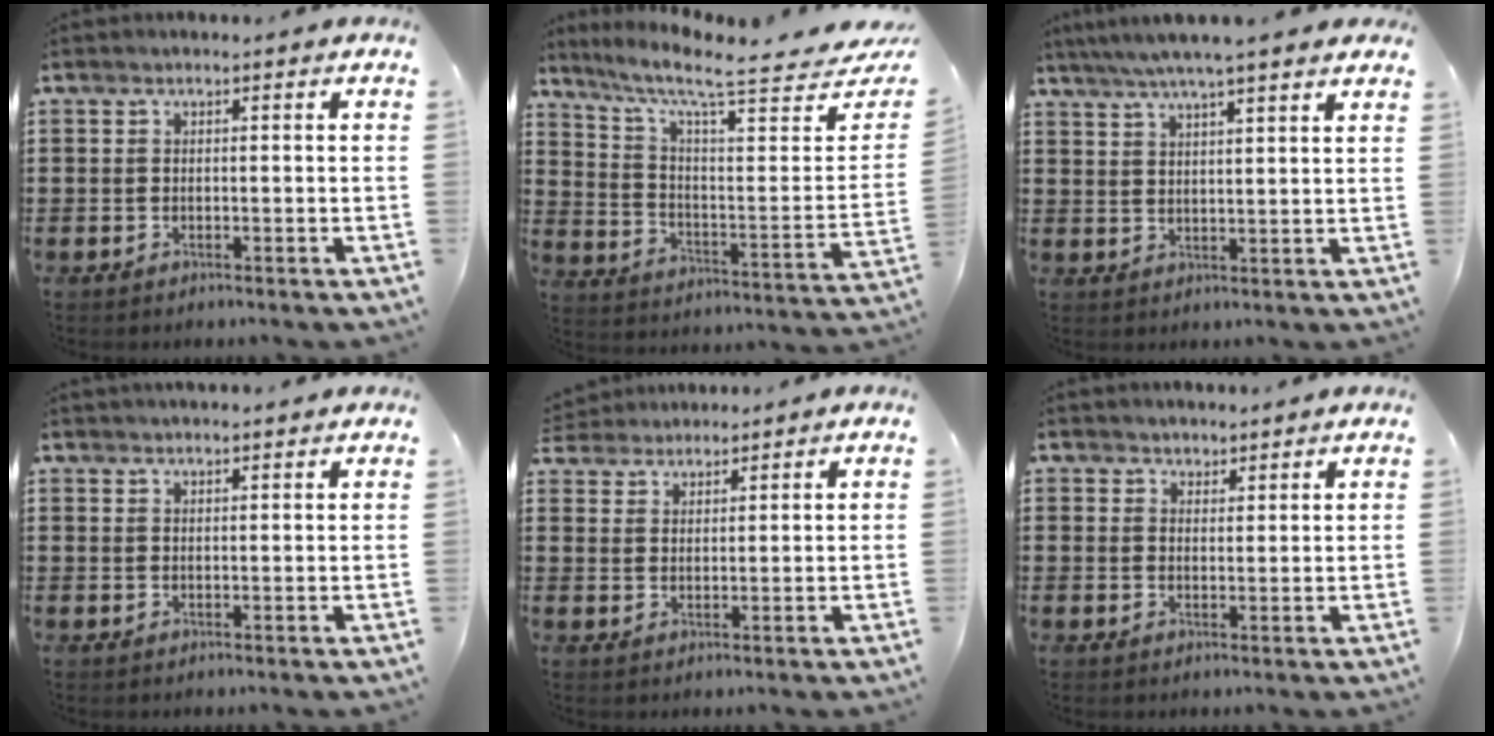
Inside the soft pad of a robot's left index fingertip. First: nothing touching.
{"total": 9.2, "force": [7.4, 0.7, 5.3], "torque": [-0.126, -0.061, 0.119]}
{"total": 5.2, "force": [4.4, -0.1, 2.7], "torque": [-0.065, -0.012, 0.076]}
{"total": 1.7, "force": [1.6, 0.1, 0.2], "torque": [-0.008, 0.001, 0.032]}
{"total": 2.9, "force": [2.8, 0.9, -0.2], "torque": [-0.007, -0.002, 0.053]}
{"total": 2.0, "force": [1.9, 0.6, -0.3], "torque": [0.001, 0.001, 0.038]}